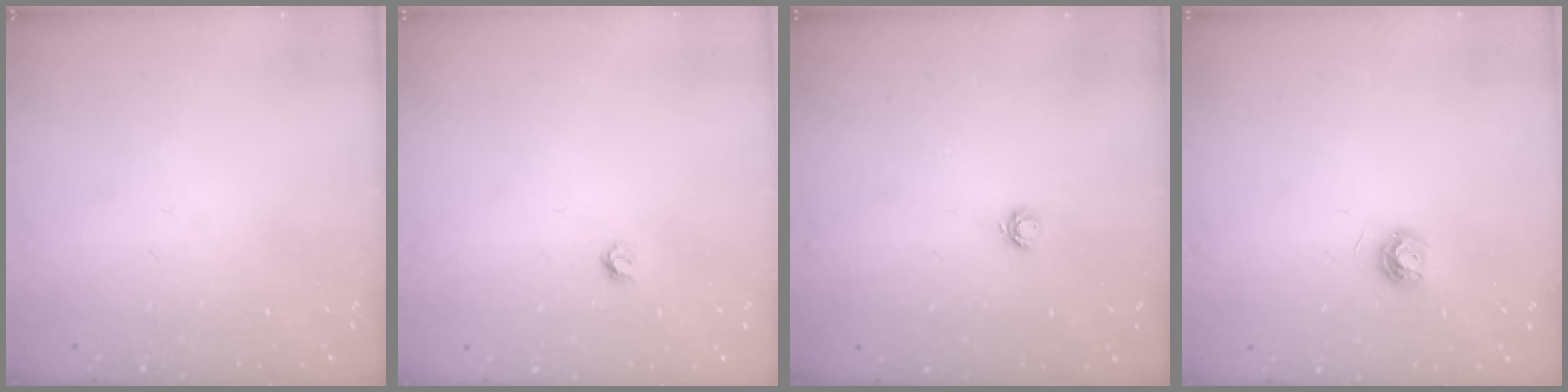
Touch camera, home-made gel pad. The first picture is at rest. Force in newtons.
{"total": 3.2, "press": 3.2, "slide": 0.3}
{"total": 3.9, "press": 3.9, "slide": 0.5}
{"total": 5.9, "press": 5.9, "slide": 0.5}